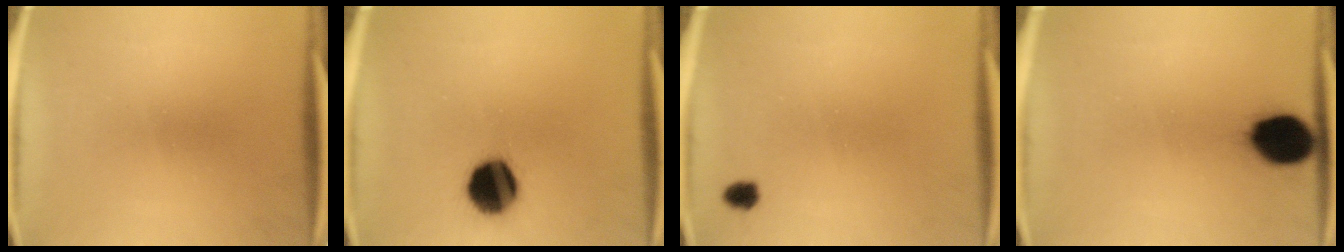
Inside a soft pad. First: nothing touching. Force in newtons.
{"total": 13.4}
{"total": 1.8}
{"total": 11.9}